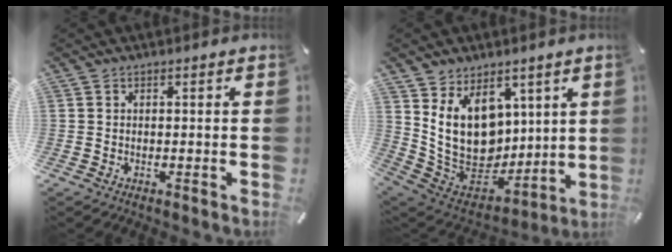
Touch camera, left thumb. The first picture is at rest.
{"total": 16.1, "force": [5.0, 12.9, 8.1], "torque": [-0.169, -0.047, 0.106]}